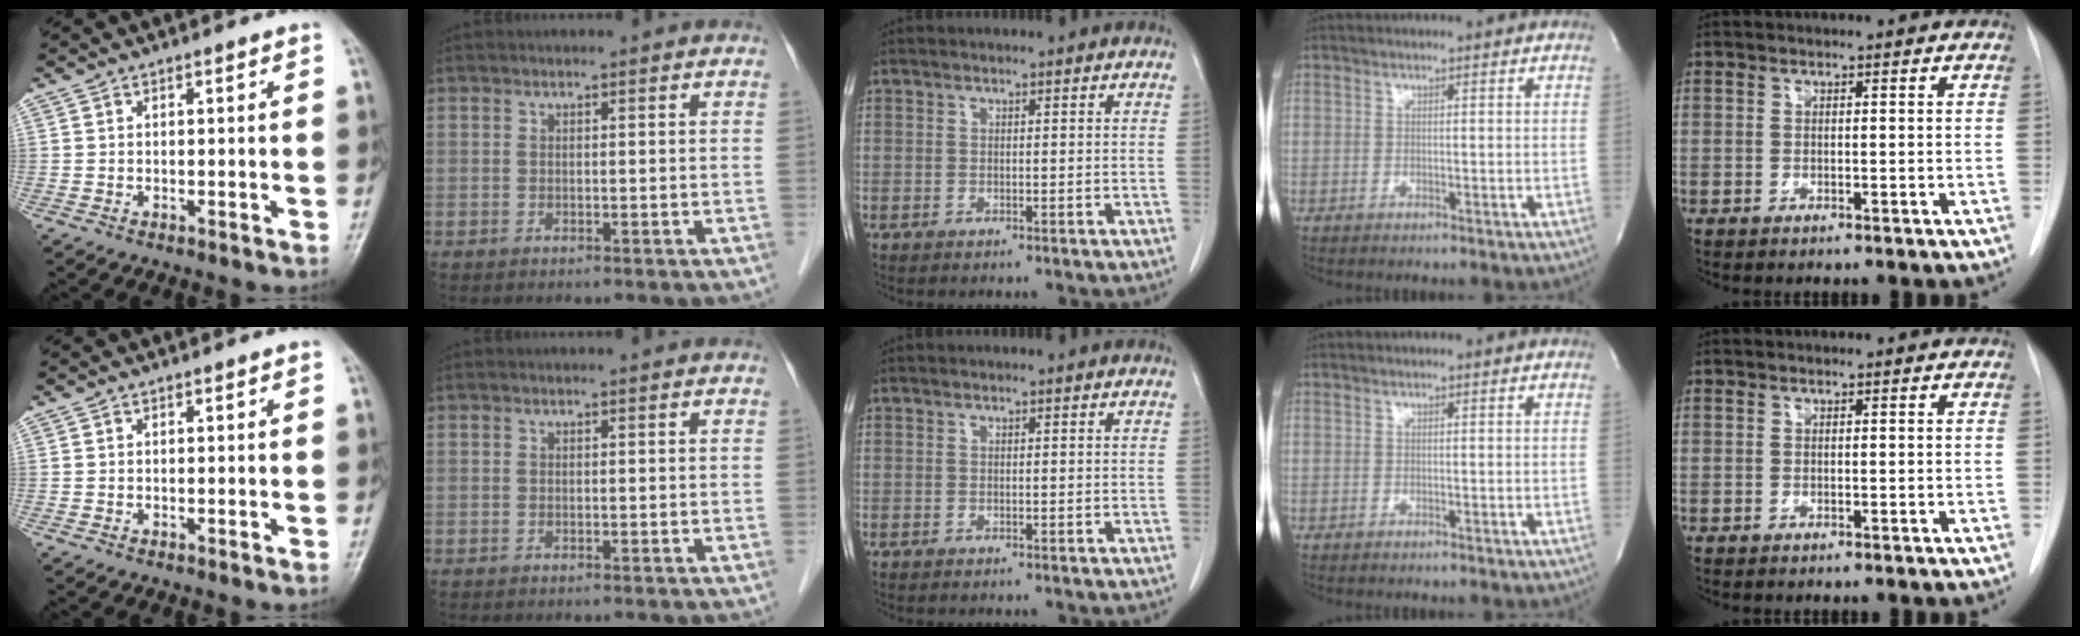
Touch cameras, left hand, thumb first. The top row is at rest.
{}